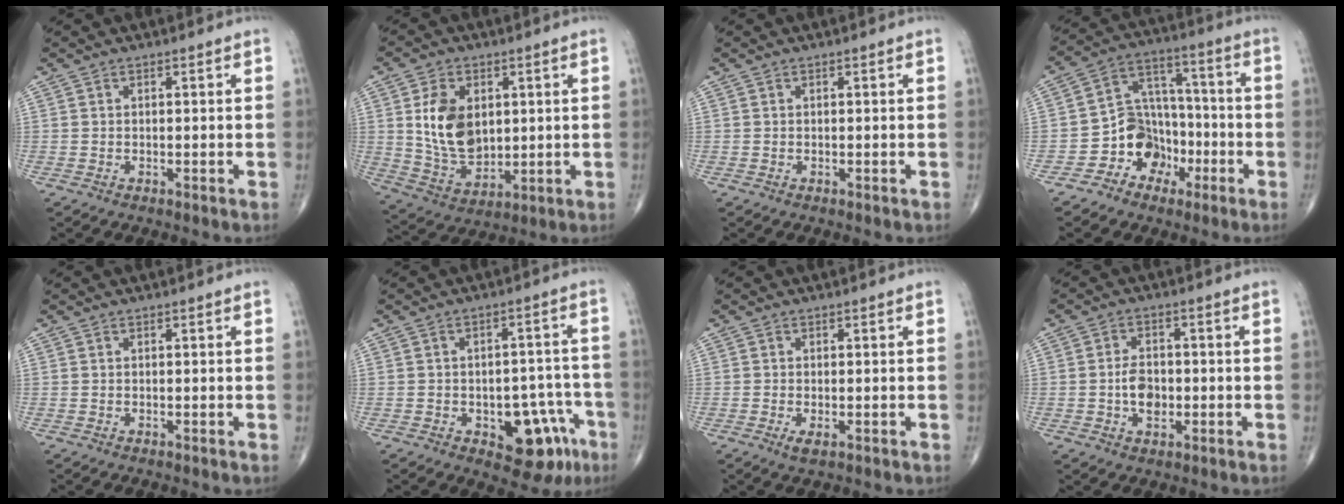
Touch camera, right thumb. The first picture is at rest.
{"total": 12.3, "force": [2.3, 8.2, 8.8], "torque": [-0.138, -0.018, 0.055]}
{"total": 0.0}
{"total": 10.6, "force": [-4.8, 8.6, 3.9], "torque": [-0.018, 0.069, -0.090]}
{"total": 0.0}
{"total": 11.8, "force": [-5.3, 6.5, 8.2], "torque": [-0.057, 0.044, -0.059]}
{"total": 1.7, "force": [-0.7, 0.7, 1.4], "torque": [-0.028, -0.004, -0.013]}
{"total": 5.3, "force": [-0.9, 3.5, 3.8], "torque": [-0.053, 0.009, -0.018]}